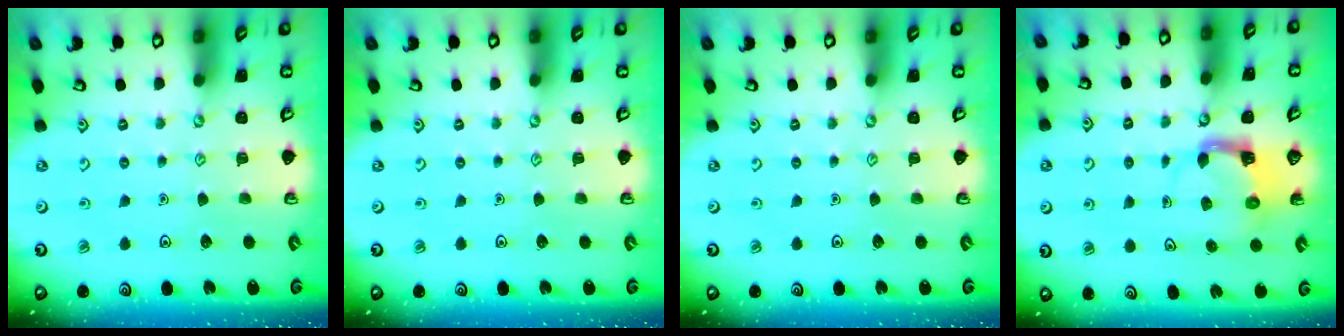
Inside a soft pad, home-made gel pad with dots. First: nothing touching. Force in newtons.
{"total": 0.0}
{"total": 0.0}
{"total": 3.9, "press": 3.8, "slide": 0.7}